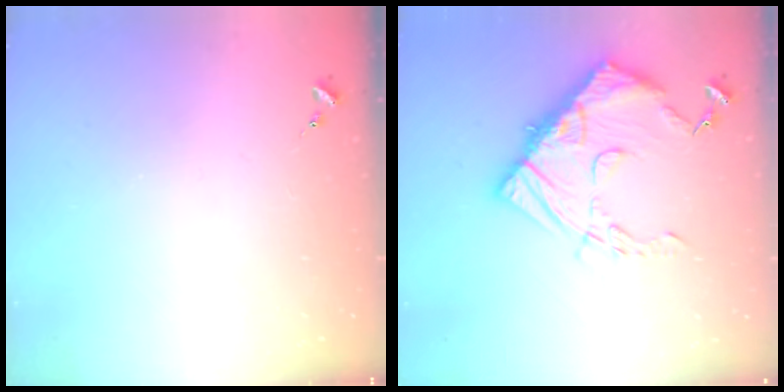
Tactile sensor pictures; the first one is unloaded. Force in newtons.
{"total": 15.2, "press": 15.1, "slide": 1.4}